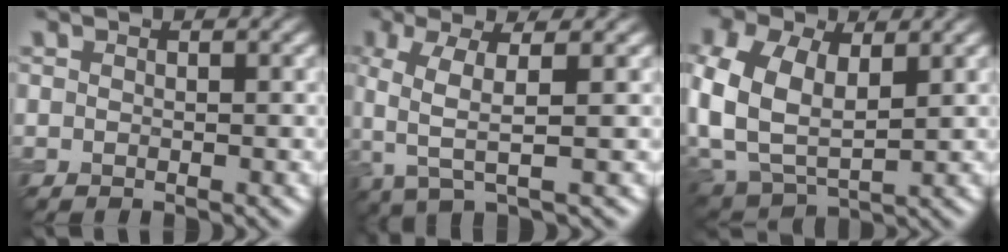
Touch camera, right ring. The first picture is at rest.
{"total": 5.1, "force": [-0.4, 1.6, 4.8], "torque": [-0.118, -0.004, -0.008]}
{"total": 9.4, "force": [1.6, 6.3, 6.9], "torque": [-0.176, 0.004, 0.029]}